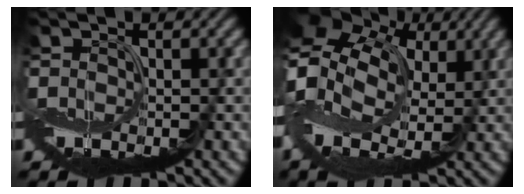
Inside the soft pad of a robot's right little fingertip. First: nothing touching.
{"total": 15.0, "force": [3.8, 10.8, 9.7], "torque": [-0.240, 0.030, 0.064]}